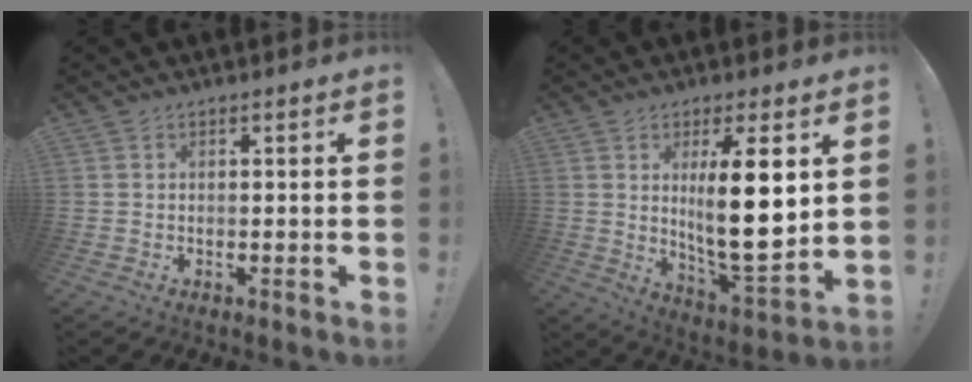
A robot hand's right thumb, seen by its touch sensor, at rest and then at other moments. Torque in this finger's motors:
{"motor_torque": [-0.39, 1.06, 0.48, 0.39, 0.09]}